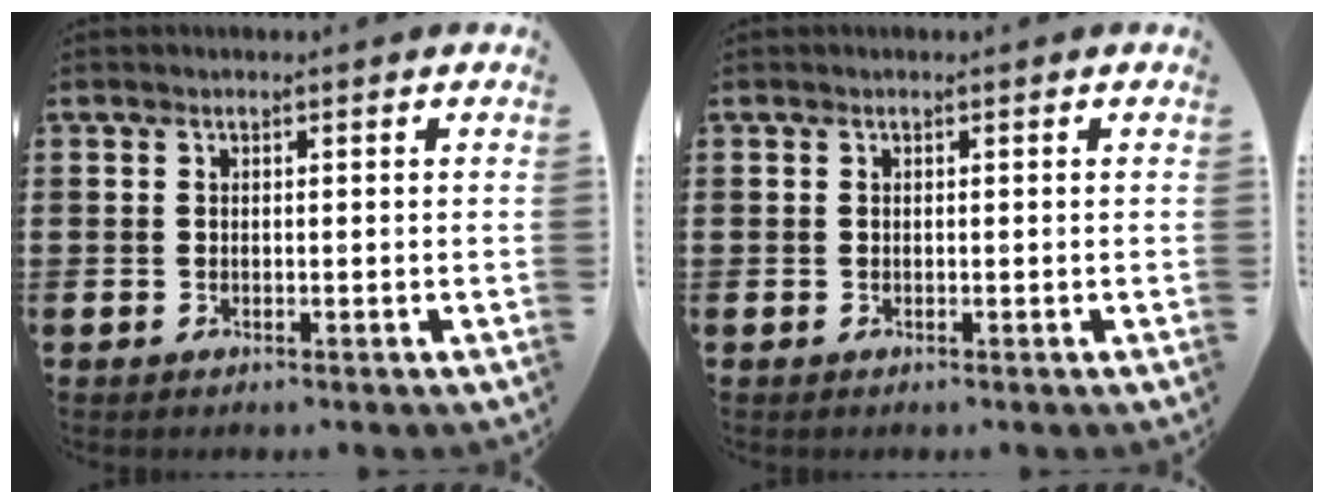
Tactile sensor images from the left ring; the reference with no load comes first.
{"total": 0.0}